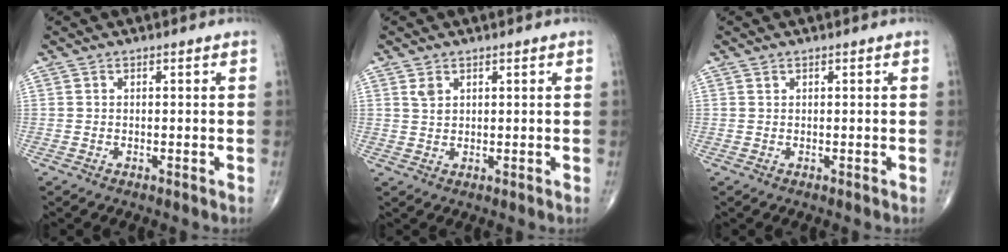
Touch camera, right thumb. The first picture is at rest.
{"total": 1.9, "force": [1.0, 1.2, 1.1], "torque": [-0.015, -0.002, 0.024]}
{"total": 0.0}